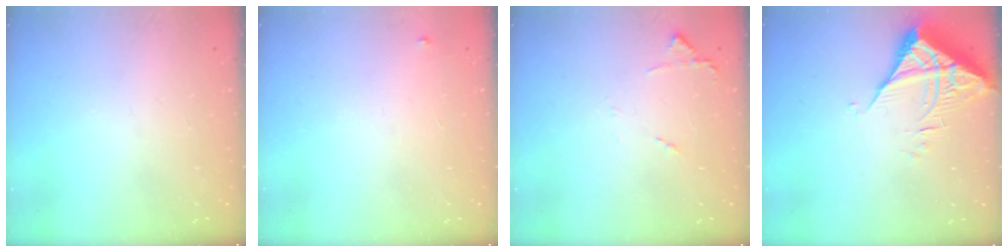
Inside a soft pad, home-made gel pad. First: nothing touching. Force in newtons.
{"total": 3.2, "press": 3.2, "slide": 0.2}
{"total": 7.8, "press": 7.7, "slide": 0.7}
{"total": 6.6, "press": 6.6, "slide": 0.8}